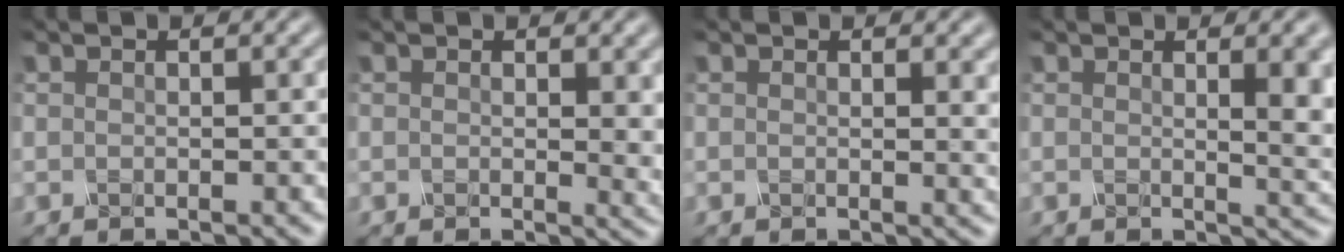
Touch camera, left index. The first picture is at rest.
{"total": 3.2, "force": [0.9, 1.1, 2.9], "torque": [-0.030, -0.003, 0.017]}
{"total": 2.3, "force": [1.1, 0.9, 1.8], "torque": [-0.015, -0.001, 0.017]}
{"total": 5.7, "force": [1.0, 1.9, 5.3], "torque": [-0.043, -0.006, 0.019]}